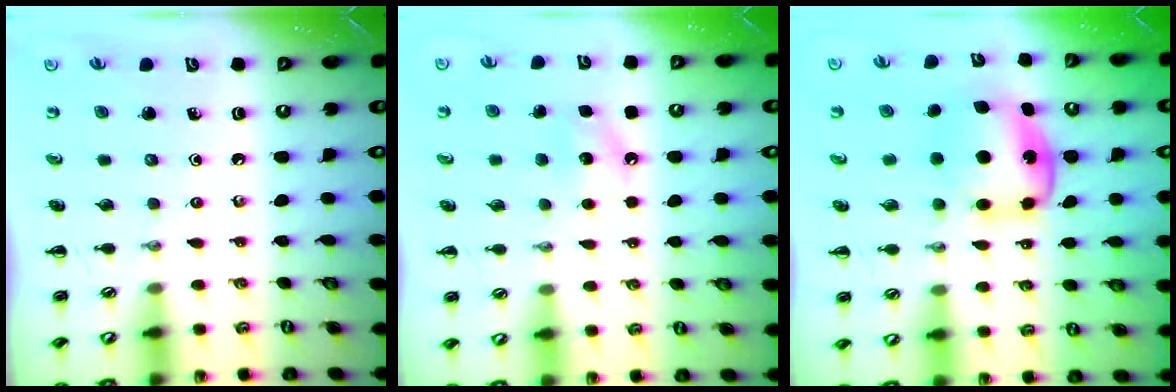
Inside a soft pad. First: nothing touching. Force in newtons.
{"total": 6.2, "press": 6.0, "slide": 1.7}
{"total": 6.1, "press": 6.1, "slide": 0.3}